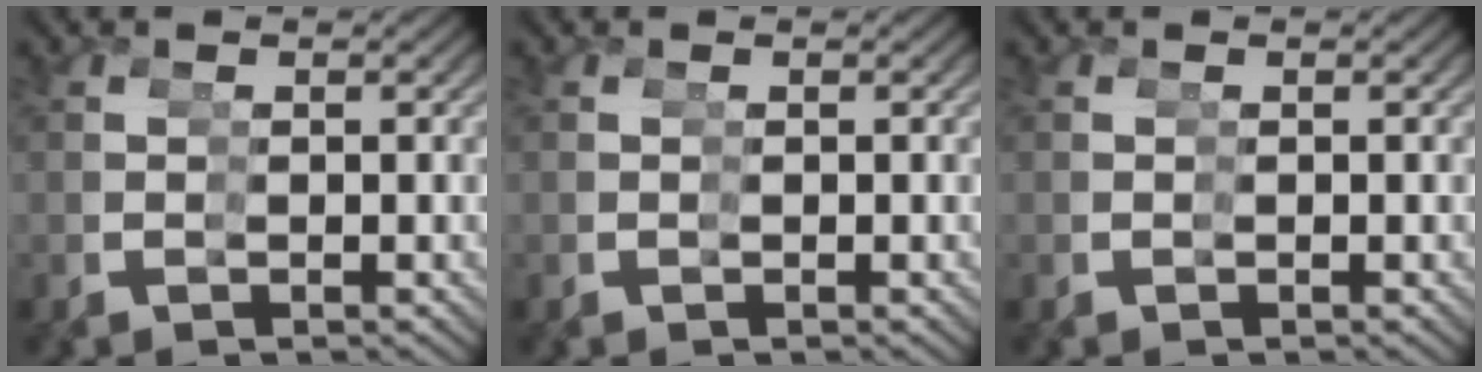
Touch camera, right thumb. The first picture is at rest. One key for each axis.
{"total": 0.0}
{"total": 0.0}